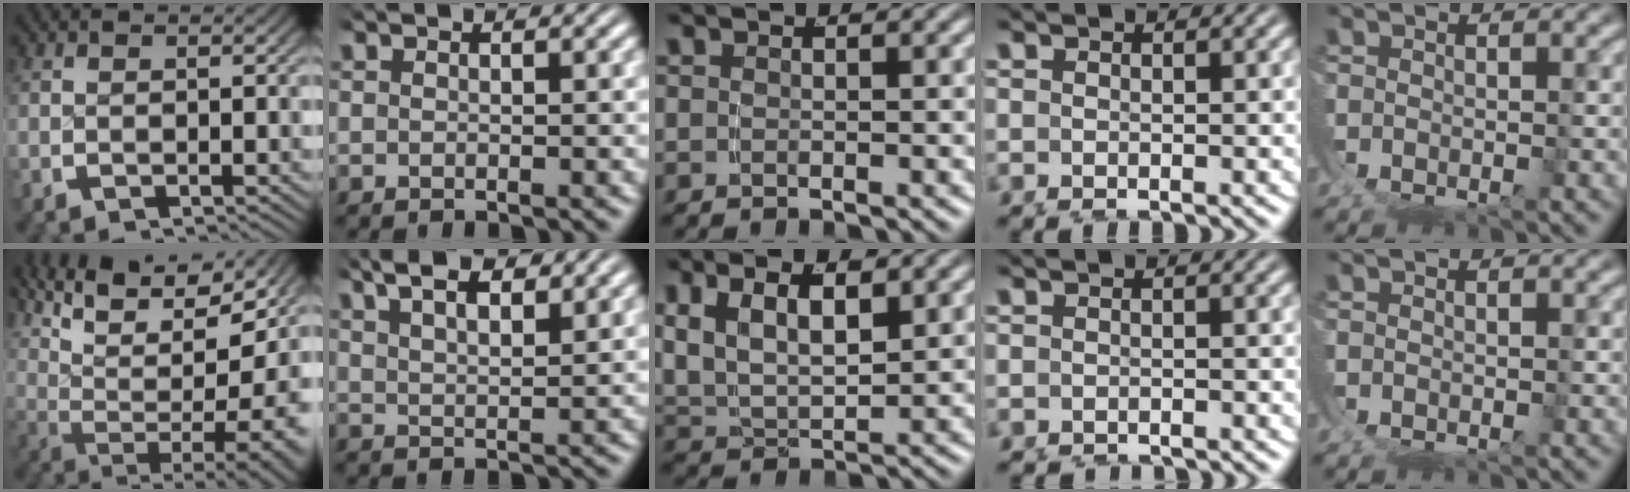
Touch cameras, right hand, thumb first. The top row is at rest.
{"thumb": {"total": 17.1, "force": [3.2, 10.8, 12.8], "torque": [-0.237, -0.026, 0.059]}, "index": {"total": 6.1, "force": [4.4, 2.4, 3.4], "torque": [-0.054, 0.010, 0.070]}, "middle": {"total": 8.0, "force": [1.4, 6.0, 5.0], "torque": [-0.106, -0.002, 0.021]}, "ring": {"total": 2.5, "force": [-2.4, -0.3, -0.4], "torque": [0.006, -0.017, -0.031]}}